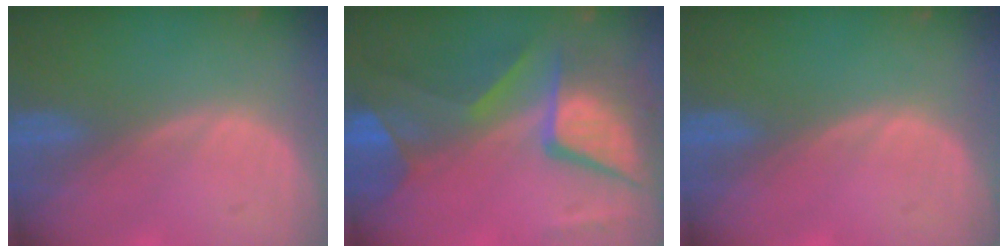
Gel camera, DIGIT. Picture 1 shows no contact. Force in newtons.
{"total": 11.3, "press": 11.3, "slide": 1.2}
{"total": 0.0}